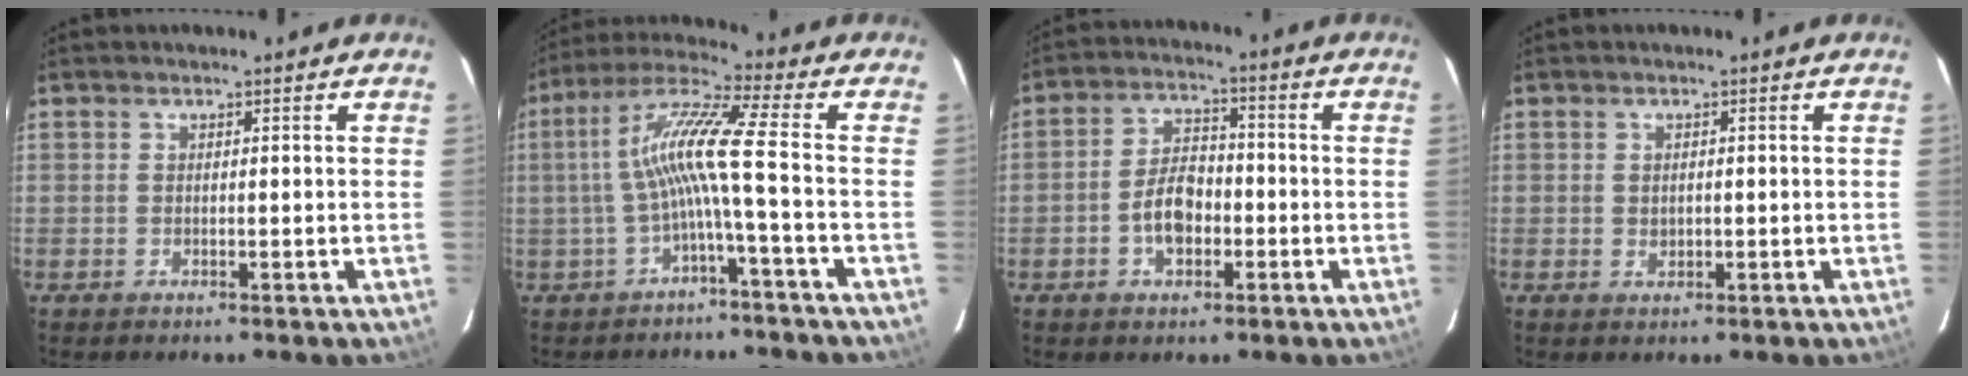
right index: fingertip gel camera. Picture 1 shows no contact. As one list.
[{"total": 9.6, "force": [-2.1, -1.2, 9.3], "torque": [-0.191, 0.013, -0.036]}, {"total": 7.2, "force": [-2.4, 4.2, 5.3], "torque": [-0.104, 0.016, -0.036]}, {"total": 1.2, "force": [0.0, 1.1, 0.6], "torque": [-0.009, 0.000, 0.002]}]